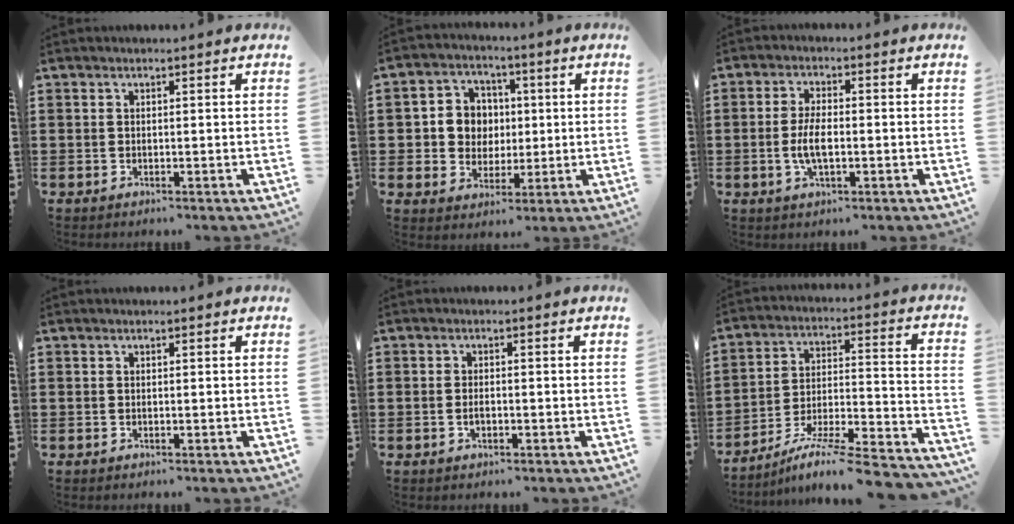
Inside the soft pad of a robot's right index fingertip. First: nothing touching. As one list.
[{"total": 6.3, "force": [0.2, 6.1, 1.8], "torque": [-0.052, 0.016, 0.002]}, {"total": 4.8, "force": [-0.8, 1.8, 4.3], "torque": [-0.098, -0.002, -0.022]}, {"total": 0.0}, {"total": 1.5, "force": [-0.4, 0.7, 1.2], "torque": [-0.024, 0.001, -0.007]}, {"total": 9.1, "force": [-7.6, 0.1, 5.0], "torque": [-0.081, -0.002, -0.153]}]